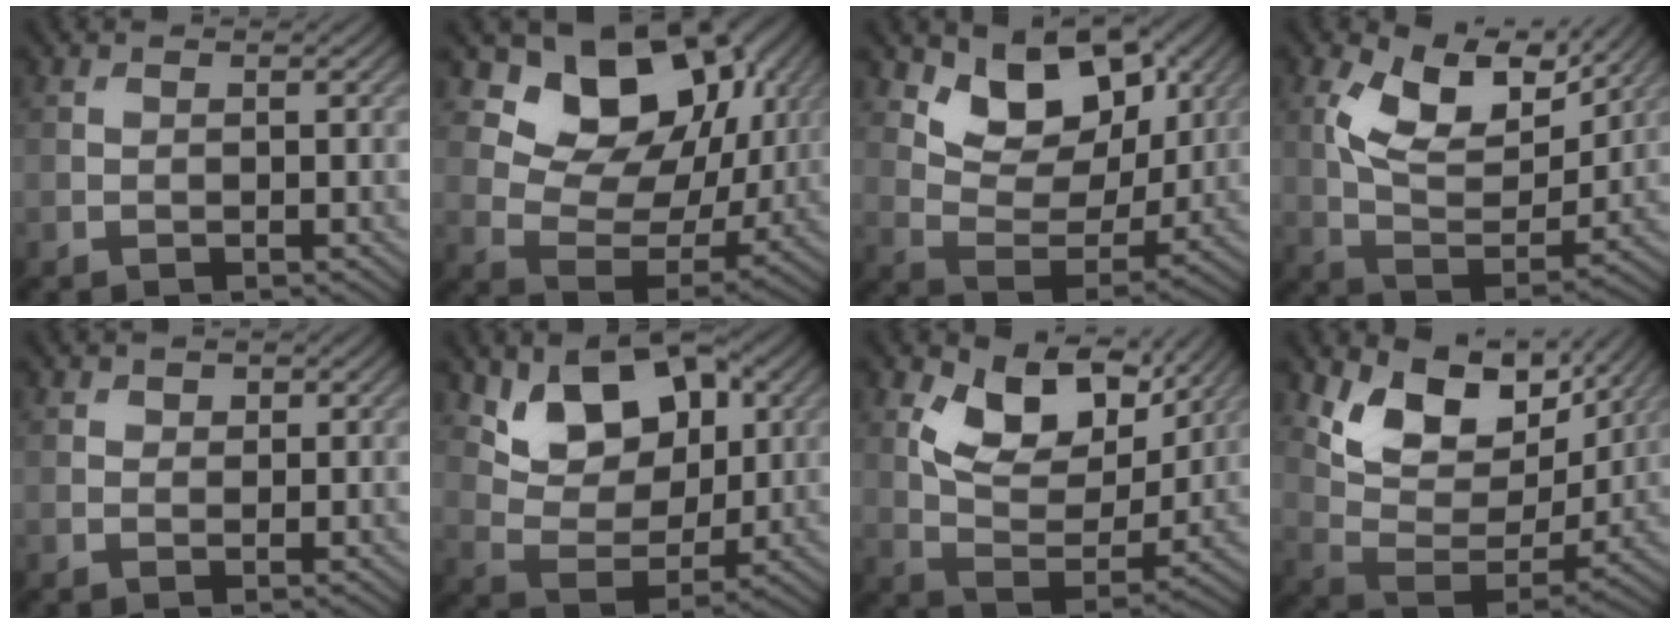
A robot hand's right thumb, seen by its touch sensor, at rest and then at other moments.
{"total": 14.3, "force": [6.9, 9.5, 8.2], "torque": [-0.135, -0.003, 0.116]}
{"total": 10.0, "force": [5.8, 5.8, 5.7], "torque": [-0.109, -0.019, 0.098]}
{"total": 11.8, "force": [5.6, 6.1, 8.4], "torque": [-0.174, -0.007, 0.103]}
{"total": 1.1, "force": [0.6, 0.9, 0.3], "torque": [-0.003, -0.002, 0.009]}
{"total": 11.1, "force": [5.4, 6.7, 7.0], "torque": [-0.135, -0.006, 0.091]}
{"total": 10.9, "force": [5.6, 6.2, 7.0], "torque": [-0.140, -0.013, 0.100]}
{"total": 11.7, "force": [6.4, 6.6, 7.1], "torque": [-0.148, -0.019, 0.117]}